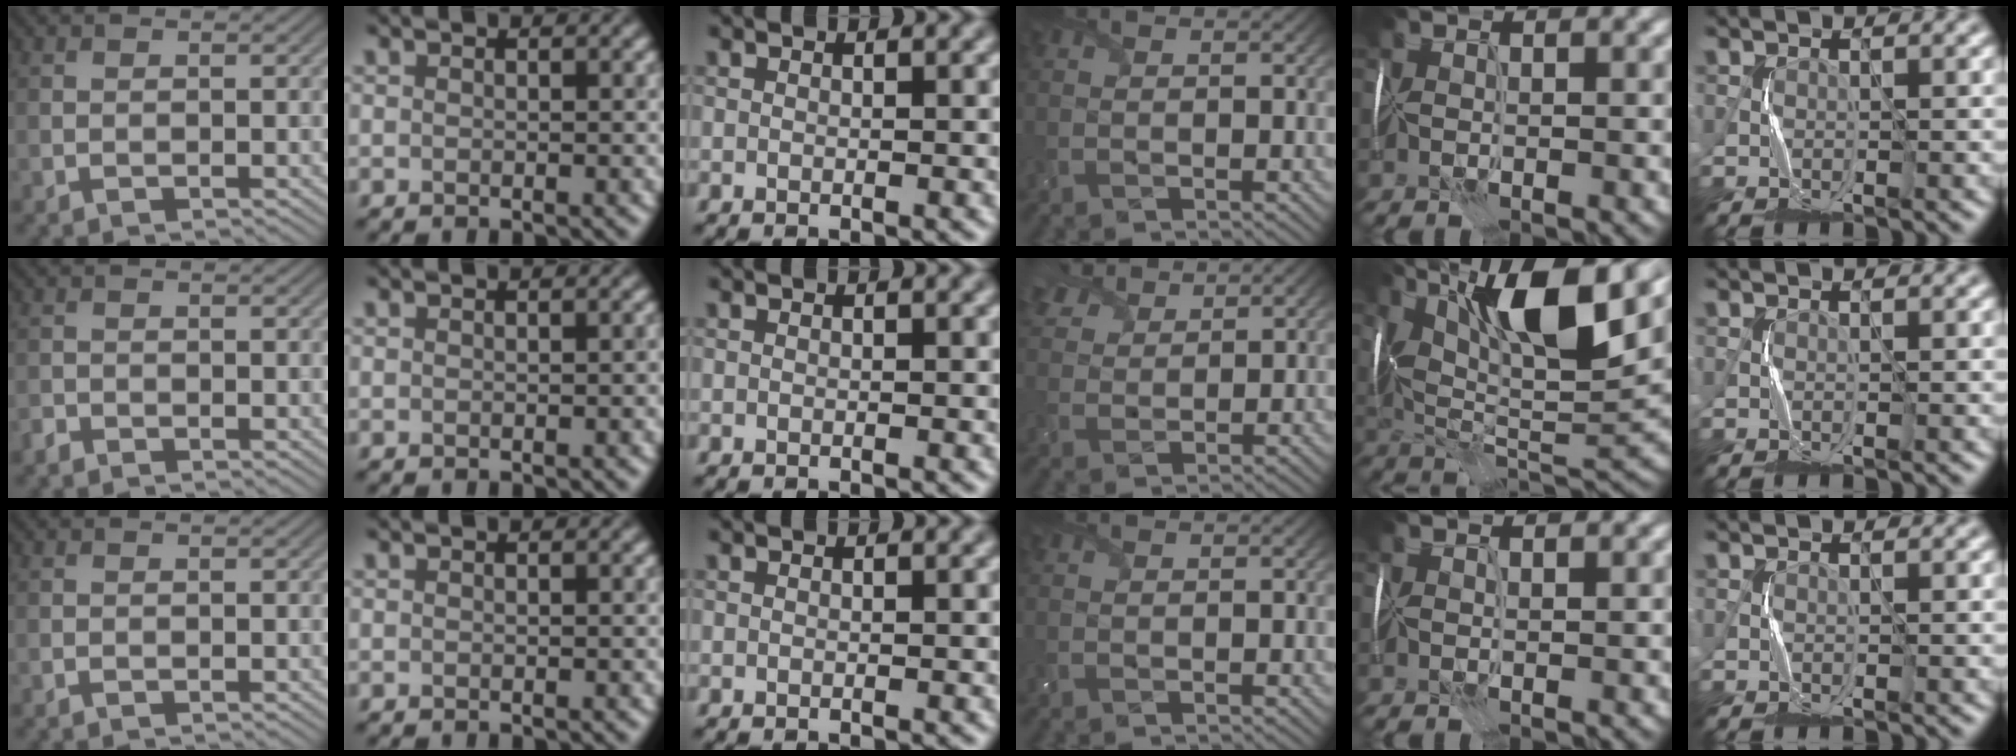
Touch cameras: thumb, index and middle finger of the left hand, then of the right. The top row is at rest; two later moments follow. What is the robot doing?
{"motion": "fold", "object": "tissue"}